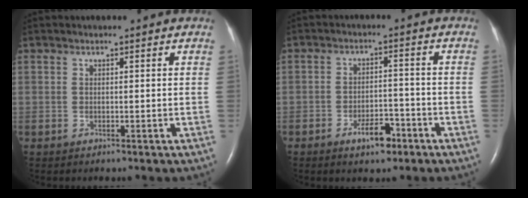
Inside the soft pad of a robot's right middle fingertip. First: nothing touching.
{"total": 4.8, "force": [-3.0, 2.0, 3.2], "torque": [-0.052, 0.004, -0.046]}